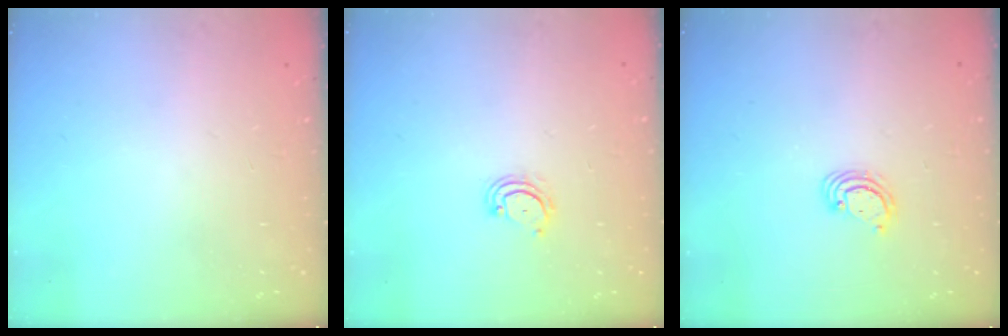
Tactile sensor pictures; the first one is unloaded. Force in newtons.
{"total": 3.9, "press": 3.9, "slide": 0.3}
{"total": 2.5, "press": 2.5, "slide": 0.3}